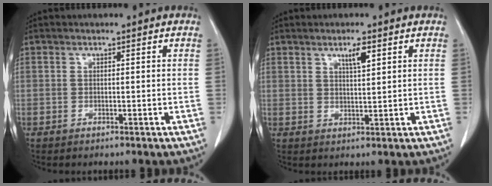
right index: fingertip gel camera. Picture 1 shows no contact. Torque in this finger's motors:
{"motor_torque": [0.18, 0.08, 0.04, 0.02]}